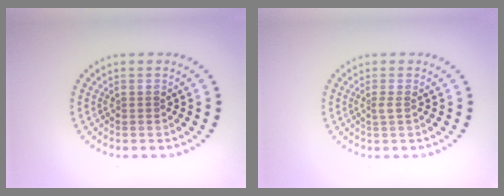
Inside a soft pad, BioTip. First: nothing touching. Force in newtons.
{"total": 0.9, "press": 0.6, "slide": 0.7}